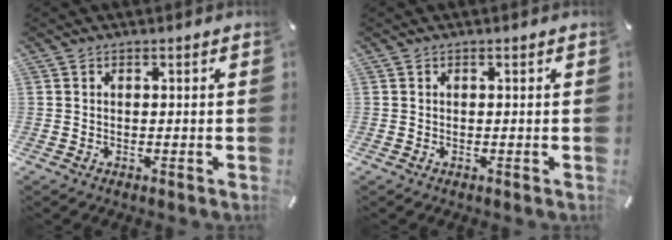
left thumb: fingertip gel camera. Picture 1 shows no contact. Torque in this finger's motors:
{"motor_torque": [-0.07, -0.06, 0.00, 0.05, -0.01]}